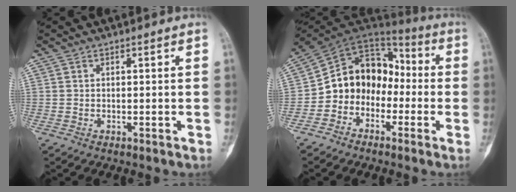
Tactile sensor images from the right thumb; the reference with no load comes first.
{"total": 13.3, "force": [-3.2, 11.0, 6.8], "torque": [-0.073, 0.073, -0.073]}